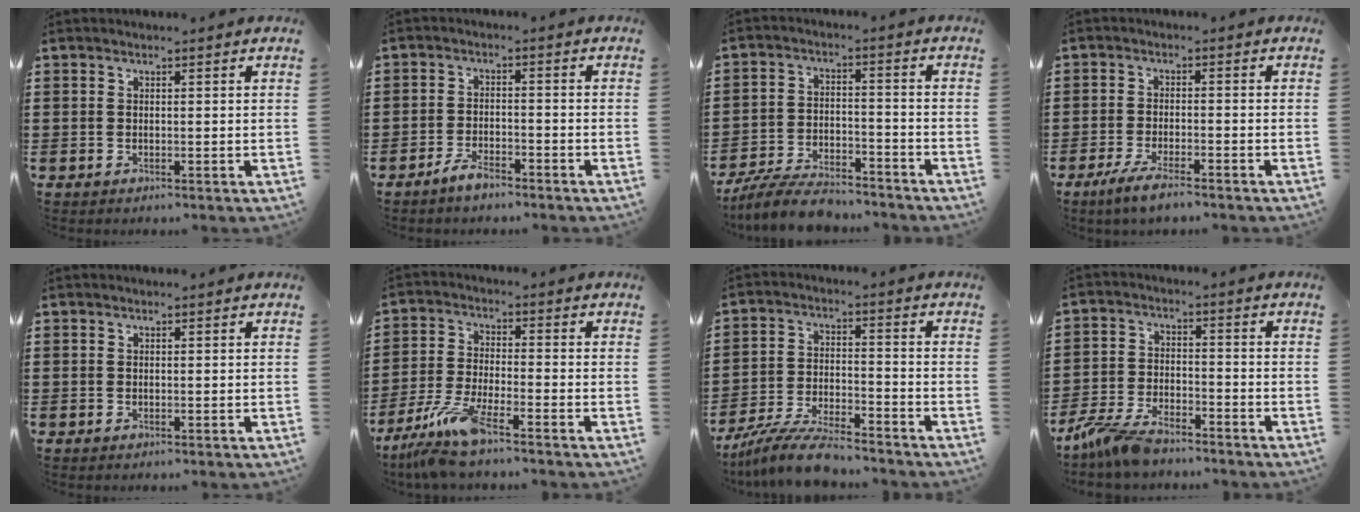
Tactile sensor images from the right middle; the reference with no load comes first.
{"total": 3.4, "force": [-2.9, 0.9, 1.3], "torque": [-0.030, 0.005, -0.058]}
{"total": 7.7, "force": [-7.1, 1.6, 2.6], "torque": [-0.045, 0.013, -0.133]}
{"total": 3.8, "force": [-3.0, 0.5, 2.2], "torque": [-0.050, -0.002, -0.061]}
{"total": 0.0}
{"total": 8.0, "force": [-6.4, 0.7, 4.9], "torque": [-0.114, -0.018, -0.127]}
{"total": 8.5, "force": [-7.8, 0.9, 3.3], "torque": [-0.069, 0.008, -0.150]}
{"total": 6.8, "force": [-6.1, 1.8, 2.5], "torque": [-0.071, 0.003, -0.124]}